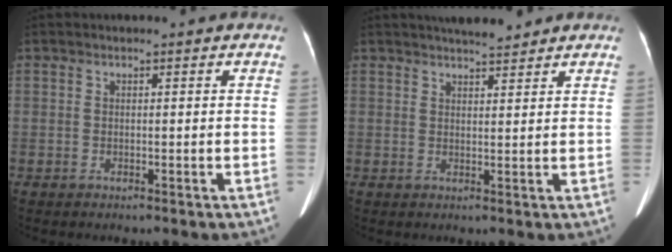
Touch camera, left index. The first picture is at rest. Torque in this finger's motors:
{"motor_torque": [0.25, -0.14, 0.07, 0.01]}